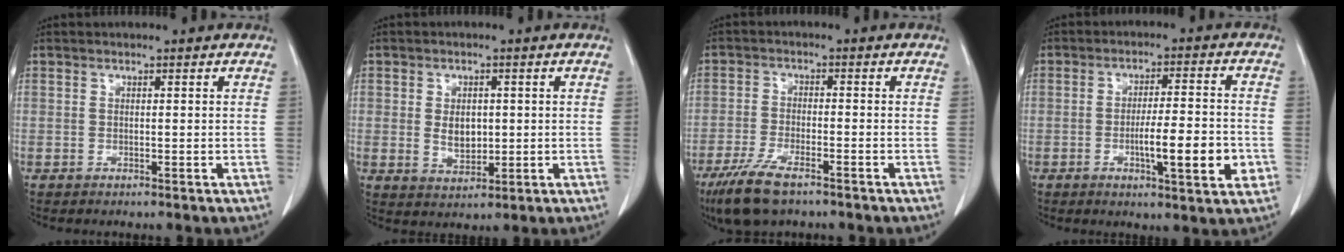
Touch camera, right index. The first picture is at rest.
{"total": 4.4, "force": [0.2, 2.9, 3.2], "torque": [-0.056, 0.001, 0.014]}
{"total": 8.3, "force": [-5.8, 2.0, 5.5], "torque": [-0.110, -0.018, -0.100]}
{"total": 9.7, "force": [-2.6, 1.3, 9.3], "torque": [-0.144, -0.003, -0.039]}